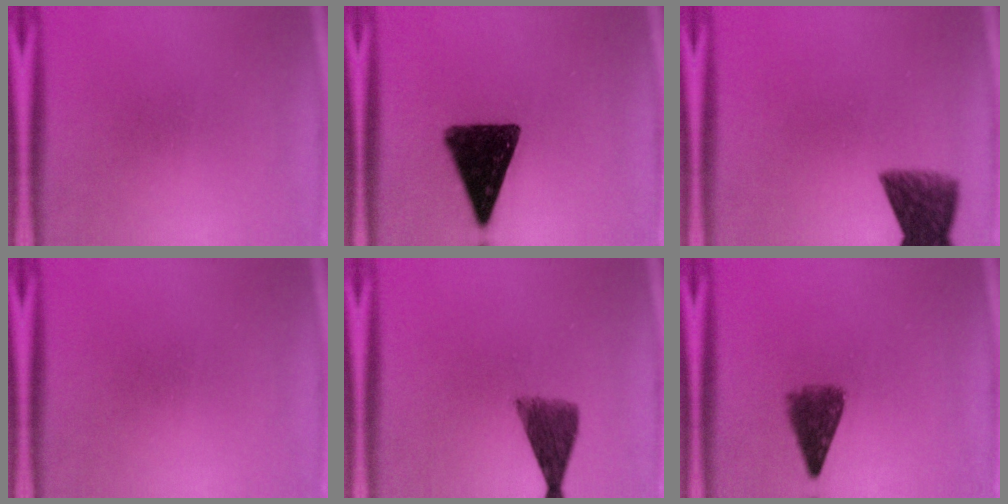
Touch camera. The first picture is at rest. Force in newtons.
{"total": 14.2}
{"total": 7.4}
{"total": 0.0}
{"total": 5.8}
{"total": 5.1}